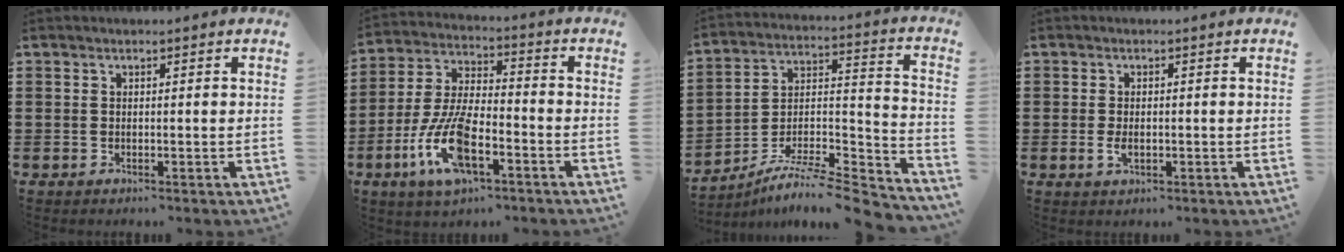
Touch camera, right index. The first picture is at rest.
{"total": 11.4, "force": [-5.1, 4.3, 9.2], "torque": [-0.214, -0.005, -0.100]}
{"total": 7.8, "force": [-6.7, 1.4, 3.7], "torque": [-0.055, 0.008, -0.132]}
{"total": 2.0, "force": [-0.3, 1.0, 1.7], "torque": [-0.034, 0.000, -0.005]}